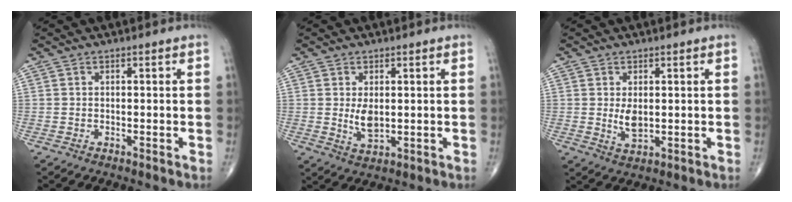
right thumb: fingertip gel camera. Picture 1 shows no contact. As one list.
[{"total": 4.0, "force": [0.4, 2.1, 3.4], "torque": [-0.057, -0.012, 0.015]}, {"total": 3.6, "force": [0.3, 1.8, 3.0], "torque": [-0.051, -0.011, 0.013]}]